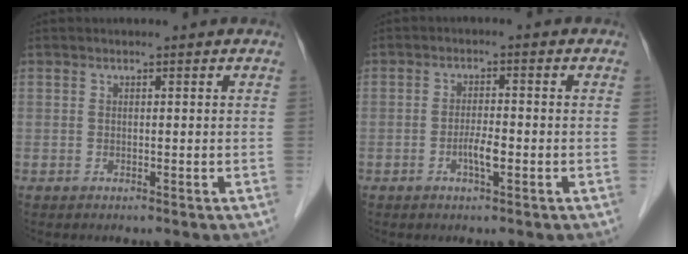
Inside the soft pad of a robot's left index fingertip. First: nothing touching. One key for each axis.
{"total": 3.0, "fx": -1.1, "fy": 0.5, "fz": 2.7, "tx": -0.052, "ty": 0.001, "tz": -0.020}